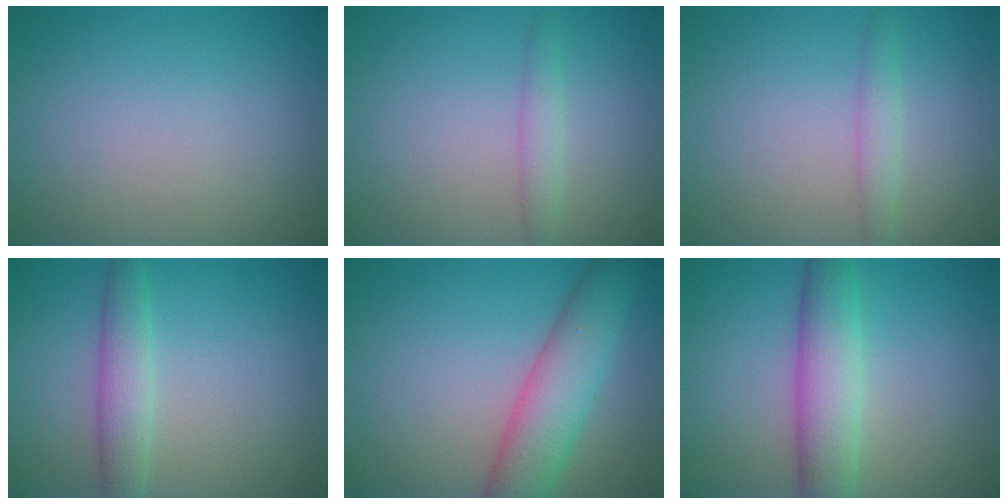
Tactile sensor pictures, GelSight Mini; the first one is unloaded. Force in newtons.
{"total": 1.5, "press": 1.5, "slide": 0.2}
{"total": 1.6, "press": 1.6, "slide": 0.1}
{"total": 3.0, "press": 3.0, "slide": 0.0}
{"total": 6.2, "press": 6.2, "slide": 0.3}
{"total": 5.3, "press": 5.3, "slide": 0.2}